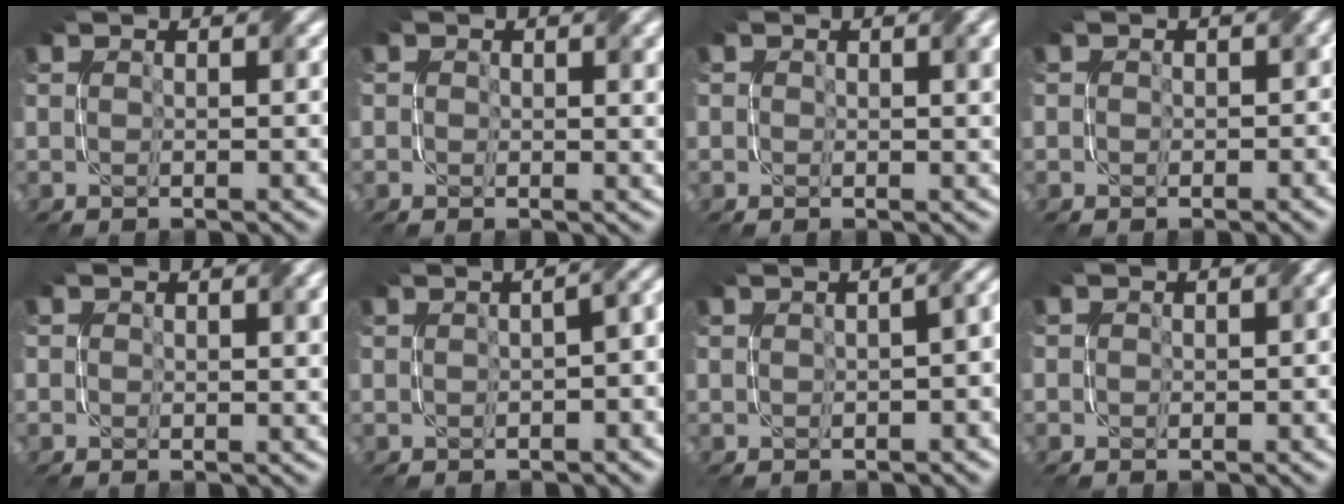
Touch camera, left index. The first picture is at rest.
{"total": 1.8, "force": [0.7, 1.2, 1.1], "torque": [-0.005, -0.002, 0.011]}
{"total": 1.6, "force": [0.7, 0.8, 1.2], "torque": [-0.006, 0.001, 0.012]}
{"total": 1.5, "force": [0.0, 1.4, 0.5], "torque": [0.004, -0.002, 0.000]}
{"total": 1.3, "force": [0.6, 0.7, 0.9], "torque": [-0.002, 0.002, 0.010]}
{"total": 5.6, "force": [-0.1, 2.6, 4.9], "torque": [-0.024, 0.013, -0.002]}
{"total": 5.0, "force": [0.0, 2.5, 4.4], "torque": [-0.018, 0.015, 0.002]}
{"total": 1.3, "force": [0.1, 1.2, 0.7], "torque": [-0.003, -0.001, 0.003]}